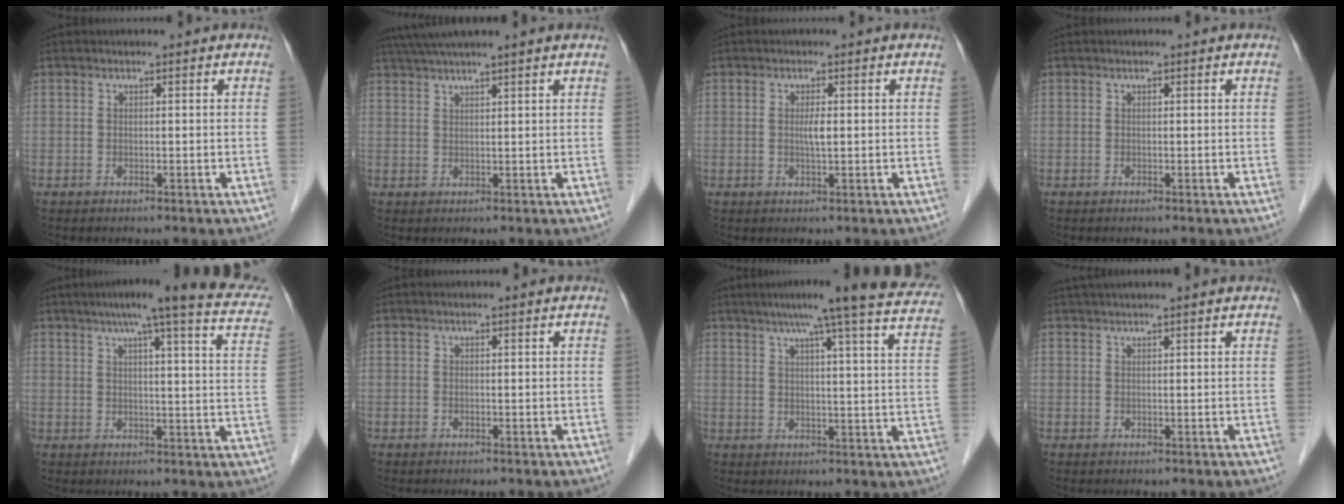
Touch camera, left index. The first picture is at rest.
{"total": 7.3, "force": [6.1, -1.0, 4.0], "torque": [-0.067, 0.040, 0.094]}
{"total": 1.8, "force": [0.1, 0.3, 1.8], "torque": [-0.036, 0.000, 0.002]}
{"total": 0.0}
{"total": 20.4, "force": [16.1, 1.4, 12.4], "torque": [-0.169, 0.002, 0.179]}
{"total": 0.0}
{"total": 21.6, "force": [18.2, -0.1, 11.7], "torque": [-0.170, -0.011, 0.213]}
{"total": 5.6, "force": [4.9, -0.6, 2.7], "torque": [-0.036, 0.040, 0.072]}